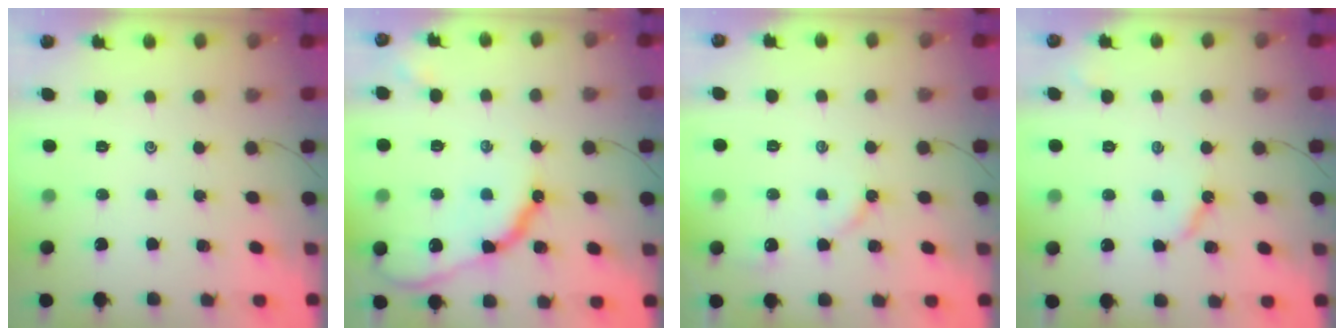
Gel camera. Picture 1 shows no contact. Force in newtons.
{"total": 13.0, "press": 13.0, "slide": 1.1}
{"total": 5.2, "press": 5.2, "slide": 0.6}
{"total": 5.1, "press": 5.1, "slide": 0.7}